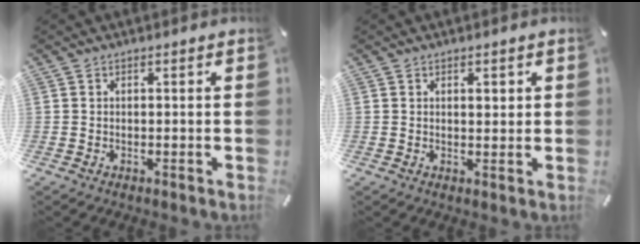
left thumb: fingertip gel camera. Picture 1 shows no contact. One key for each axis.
{"total": 1.6, "fx": 0.7, "fy": 1.0, "fz": 1.0, "tx": -0.005, "ty": -0.004, "tz": 0.010}